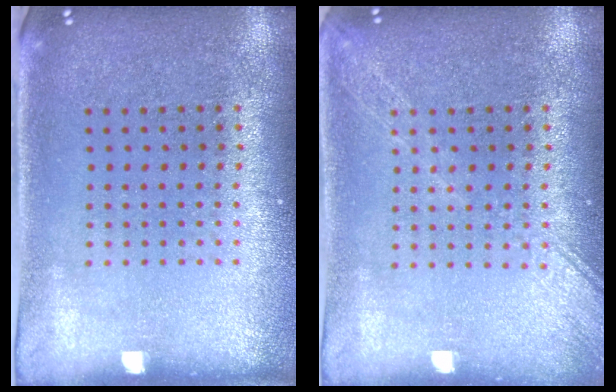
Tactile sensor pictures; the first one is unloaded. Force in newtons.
{"total": 2.6, "press": 2.6, "slide": 0.3}